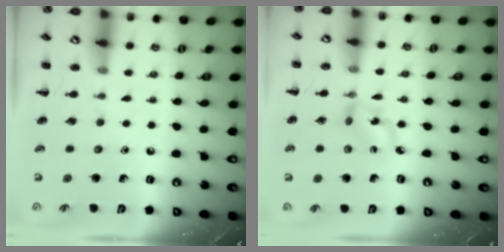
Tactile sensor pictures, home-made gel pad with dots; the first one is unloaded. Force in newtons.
{"total": 2.8, "press": 2.7, "slide": 0.8}